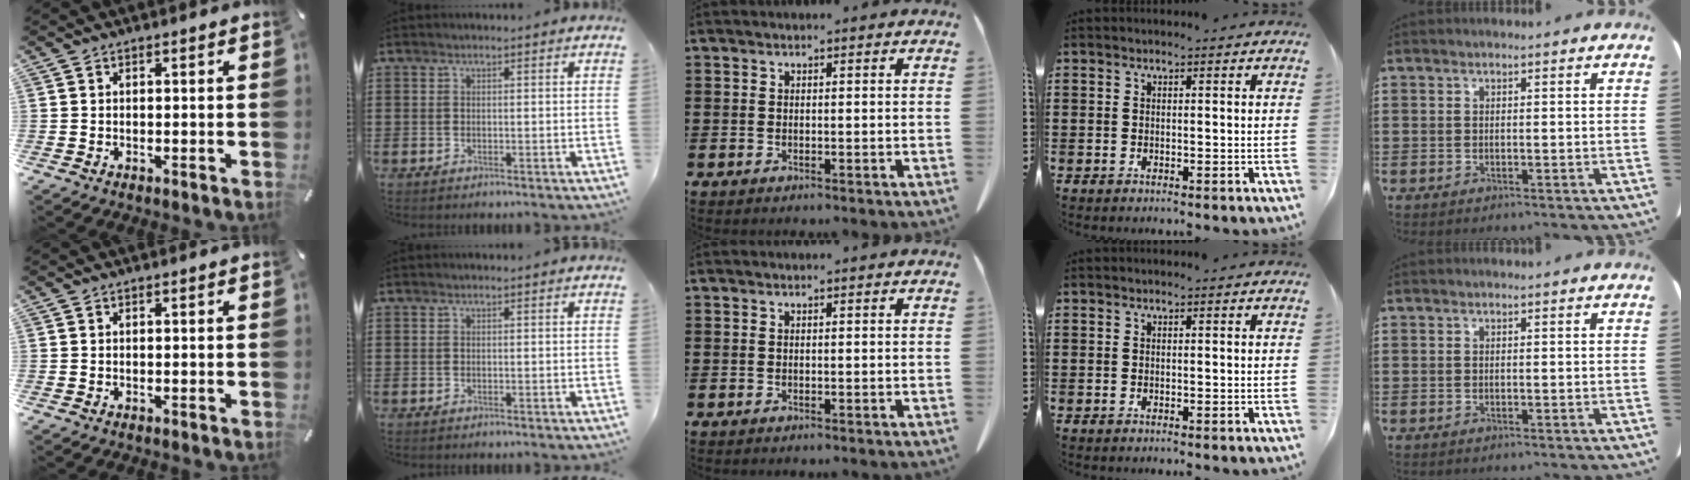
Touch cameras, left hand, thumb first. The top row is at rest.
{}